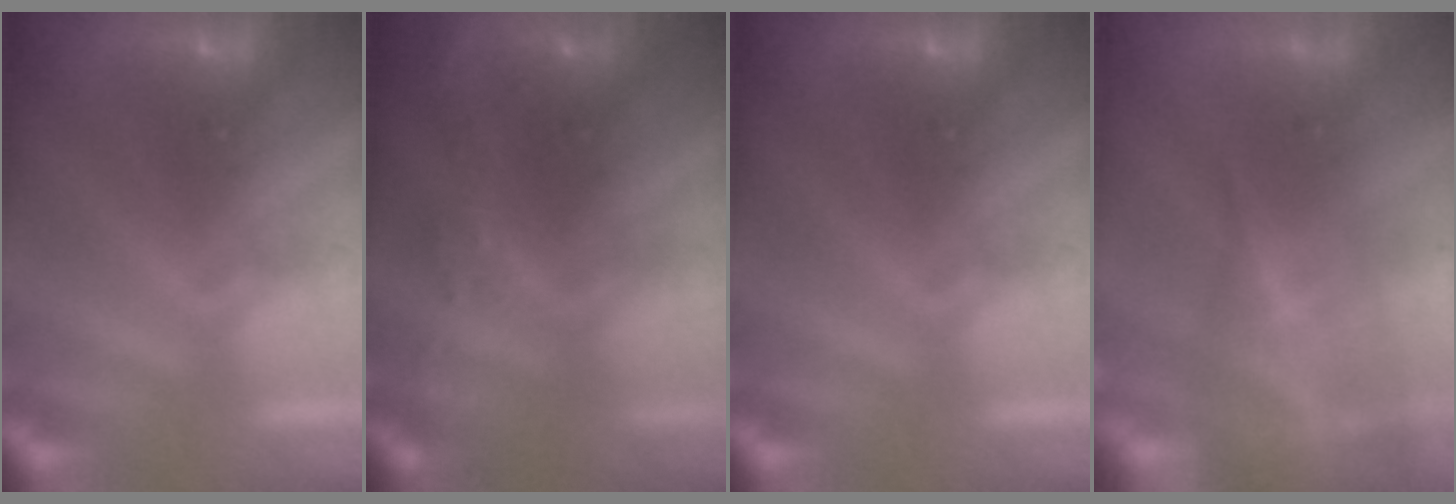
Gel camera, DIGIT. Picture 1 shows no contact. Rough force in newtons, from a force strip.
{"total": 6.1}
{"total": 0.0}
{"total": 7.6}